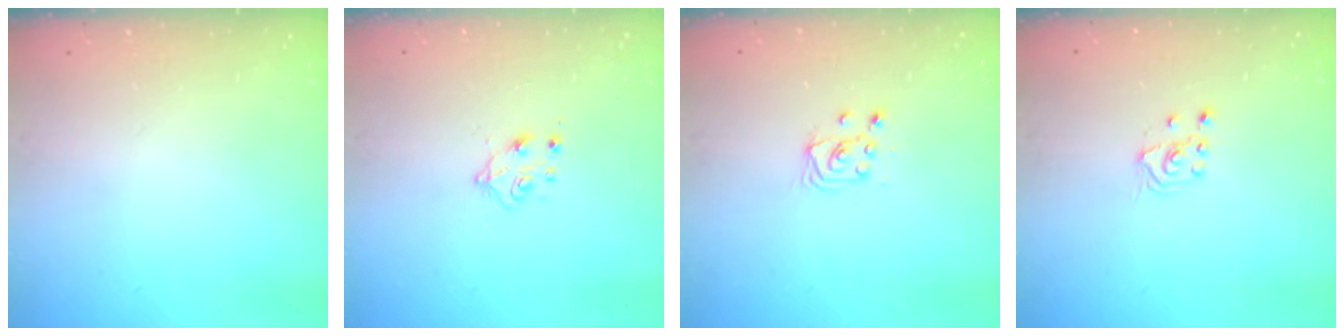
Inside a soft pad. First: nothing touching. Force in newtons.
{"total": 5.5, "press": 5.4, "slide": 0.6}
{"total": 3.5, "press": 3.5, "slide": 0.4}
{"total": 2.6, "press": 2.4, "slide": 0.8}